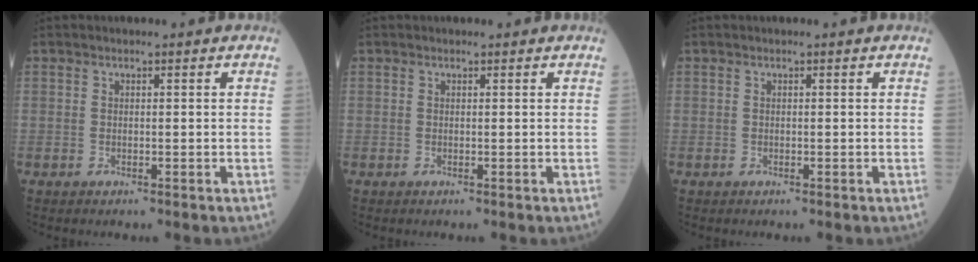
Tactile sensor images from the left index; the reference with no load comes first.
{"total": 0.0}
{"total": 0.0}